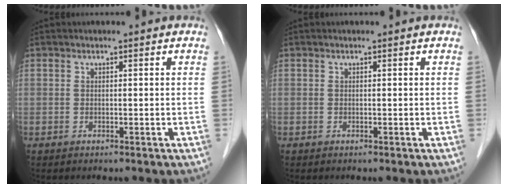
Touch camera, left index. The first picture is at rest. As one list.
[{"total": 0.0}]